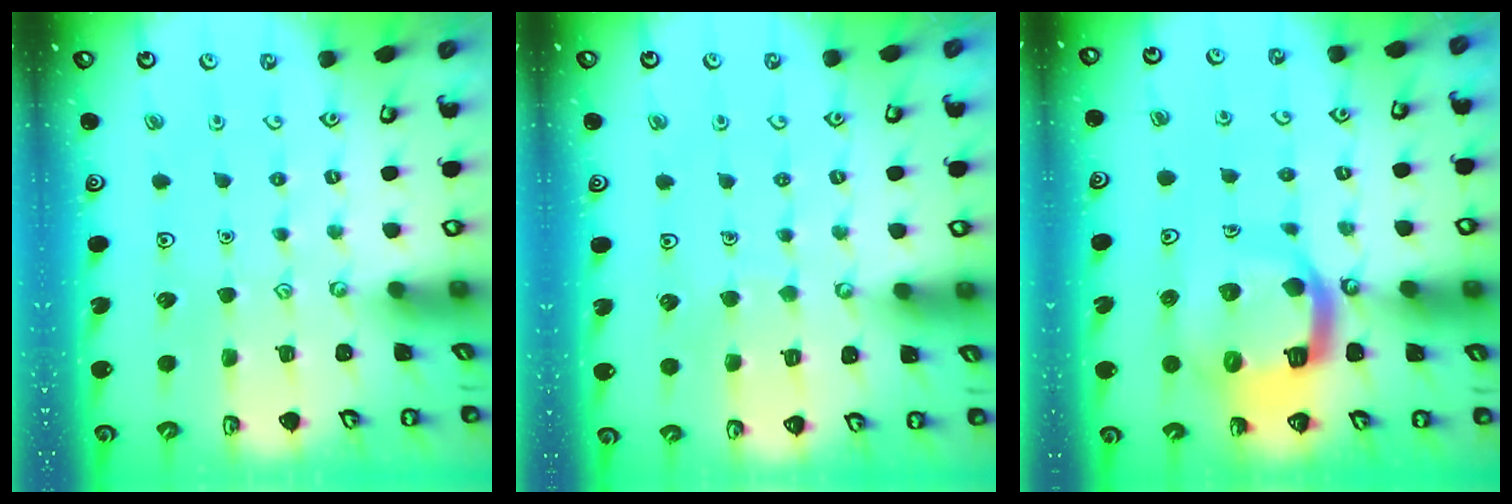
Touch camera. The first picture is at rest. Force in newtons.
{"total": 3.5, "press": 3.5, "slide": 0.1}
{"total": 15.5, "press": 15.4, "slide": 1.9}